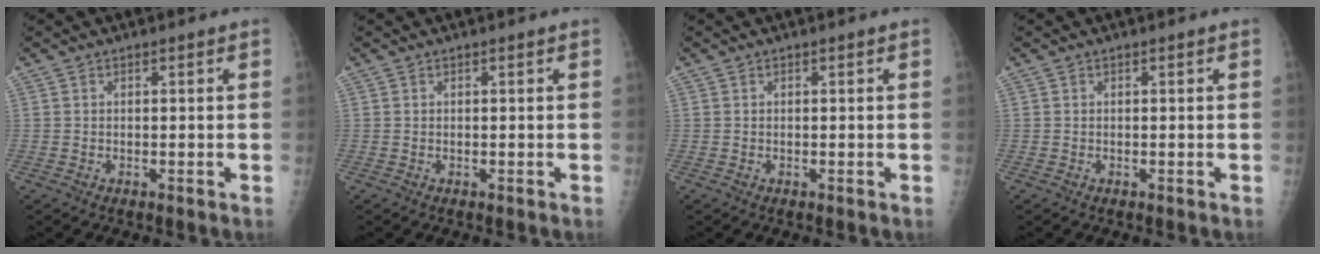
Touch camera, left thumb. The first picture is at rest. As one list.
[{"total": 0.0}, {"total": 0.0}, {"total": 0.0}]